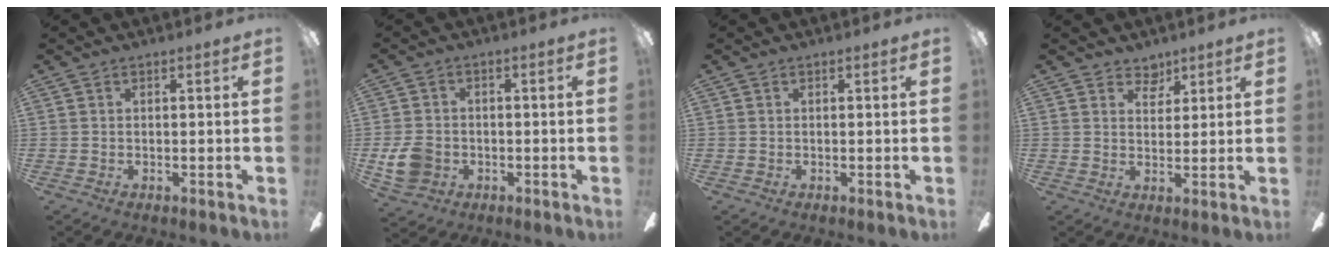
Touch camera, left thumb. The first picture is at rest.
{"total": 7.7, "force": [-1.7, 6.4, 3.9], "torque": [-0.083, 0.018, -0.029]}
{"total": 0.0}
{"total": 4.4, "force": [3.6, 2.5, 0.7], "torque": [-0.002, -0.017, 0.062]}